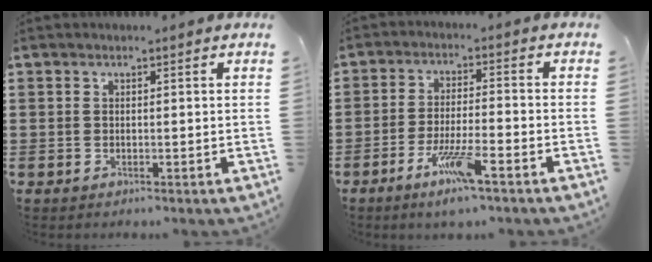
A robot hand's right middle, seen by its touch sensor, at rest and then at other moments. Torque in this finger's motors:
{"motor_torque": [1.52, -0.62, 0.69, 0.16]}